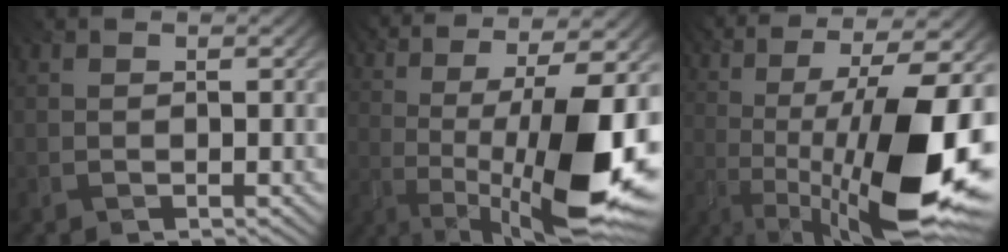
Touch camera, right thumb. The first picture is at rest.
{"total": 18.7, "force": [-1.9, 6.5, 17.5], "torque": [-0.262, -0.002, -0.038]}
{"total": 20.1, "force": [-3.0, 7.9, 18.3], "torque": [-0.279, -0.010, -0.057]}